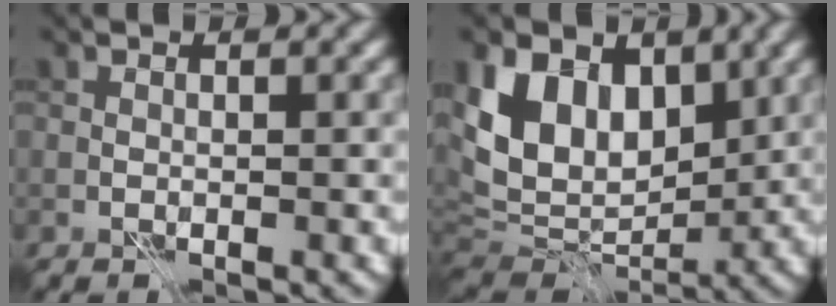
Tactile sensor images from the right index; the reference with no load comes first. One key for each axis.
{"total": 10.6, "fx": 3.5, "fy": 7.6, "fz": 6.6, "tx": -0.132, "ty": 0.007, "tz": 0.063}